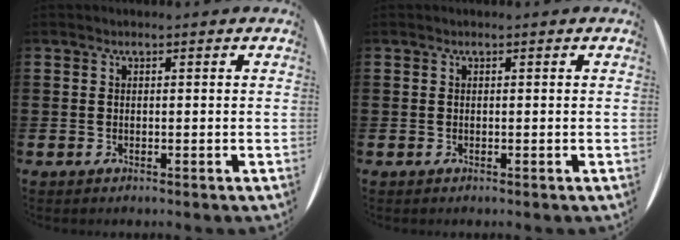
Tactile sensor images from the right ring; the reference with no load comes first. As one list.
[{"total": 0.0}]